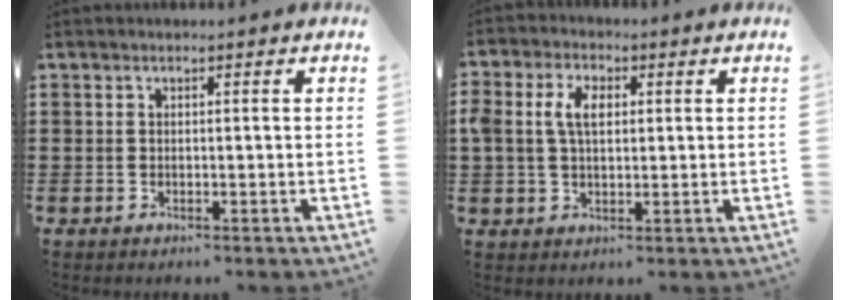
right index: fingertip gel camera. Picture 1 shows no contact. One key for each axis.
{"total": 5.0, "fx": 0.9, "fy": 3.2, "fz": 3.8, "tx": -0.098, "ty": 0.009, "tz": 0.008}